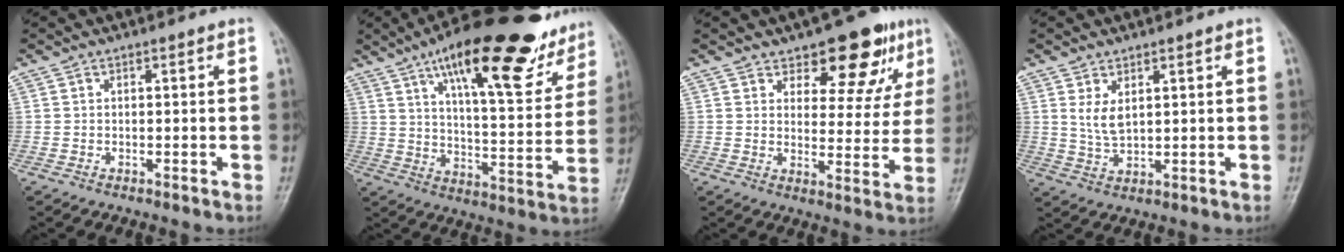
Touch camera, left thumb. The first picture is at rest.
{"total": 26.1, "force": [16.3, 8.5, 18.5], "torque": [-0.231, -0.042, 0.245]}
{"total": 12.5, "force": [7.9, 6.2, 7.6], "torque": [-0.043, -0.041, 0.108]}
{"total": 4.3, "force": [1.6, 2.4, 3.2], "torque": [-0.054, -0.014, 0.038]}